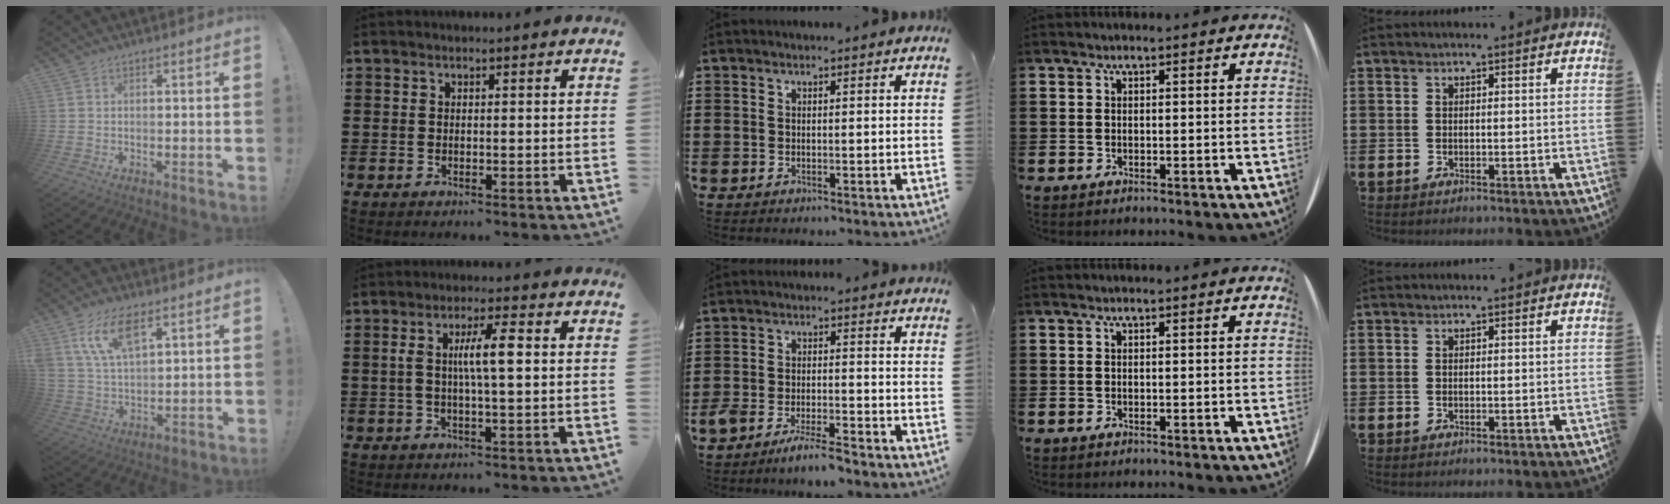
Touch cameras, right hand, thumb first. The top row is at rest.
{"thumb": {"total": 12.3, "force": [7.0, 5.7, 8.4], "torque": [-0.165, -0.016, 0.129]}, "index": {"total": 6.4, "force": [0.7, 1.3, 6.2], "torque": [-0.117, 0.004, 0.008]}, "middle": {"total": 4.6, "force": [-4.0, 0.2, 2.2], "torque": [-0.051, -0.005, -0.076]}}